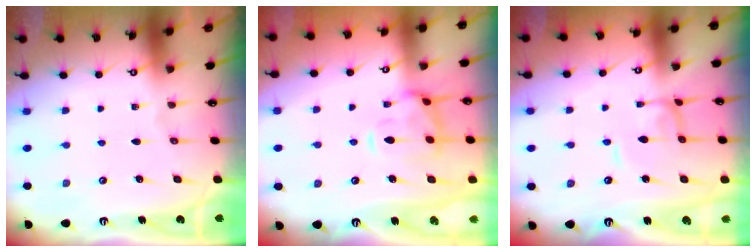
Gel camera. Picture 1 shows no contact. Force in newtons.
{"total": 3.8, "press": 3.5, "slide": 1.5}
{"total": 1.4, "press": 1.4, "slide": 0.1}